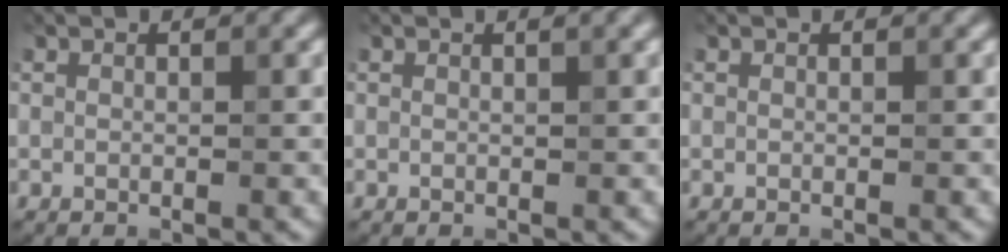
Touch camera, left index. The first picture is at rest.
{"total": 0.8, "force": [0.4, 0.2, 0.6], "torque": [-0.004, 0.002, 0.004]}
{"total": 0.0}